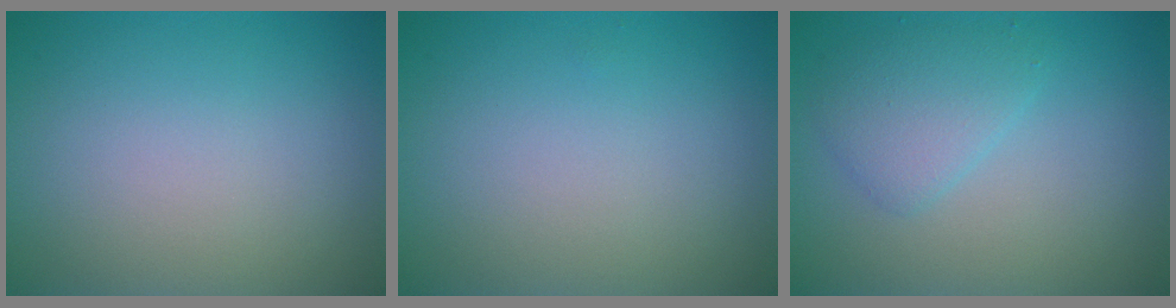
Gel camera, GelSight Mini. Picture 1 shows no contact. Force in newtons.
{"total": 0.0}
{"total": 2.6, "press": 2.6, "slide": 0.1}